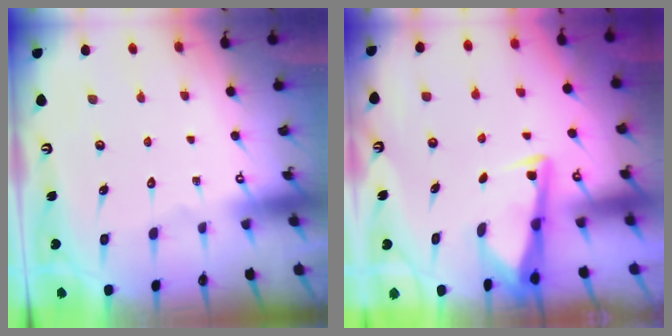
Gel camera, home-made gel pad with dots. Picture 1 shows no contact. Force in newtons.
{"total": 3.2, "press": 3.2, "slide": 0.3}